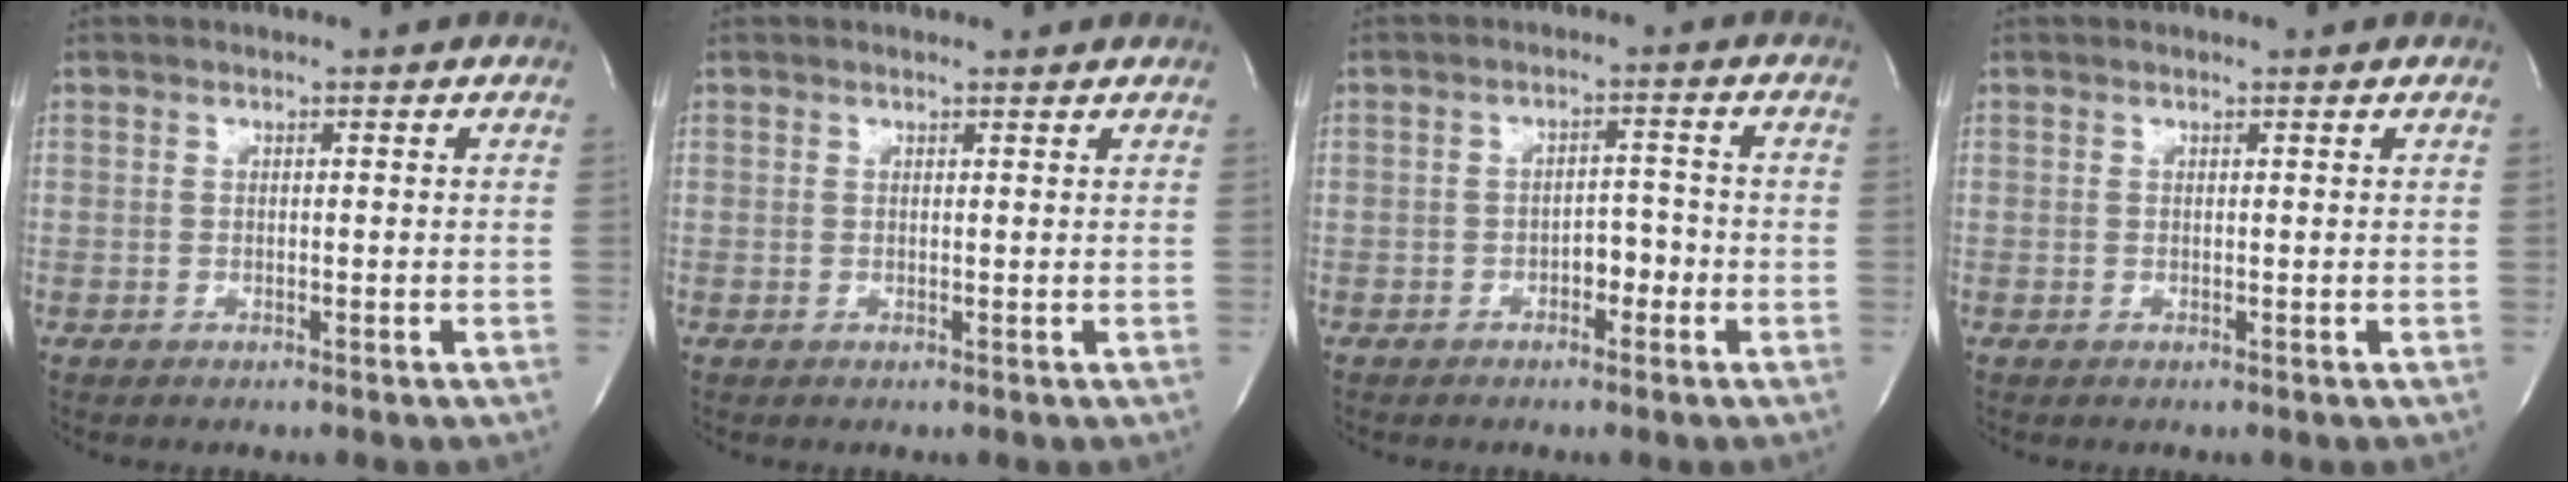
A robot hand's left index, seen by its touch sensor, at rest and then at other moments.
{"total": 1.6, "force": [1.6, 0.3, 0.3], "torque": [-0.014, 0.003, 0.018]}
{"total": 3.0, "force": [-1.4, 1.5, 2.1], "torque": [-0.026, 0.009, -0.024]}
{"total": 0.6, "force": [0.5, -0.1, 0.2], "torque": [-0.008, 0.001, 0.011]}